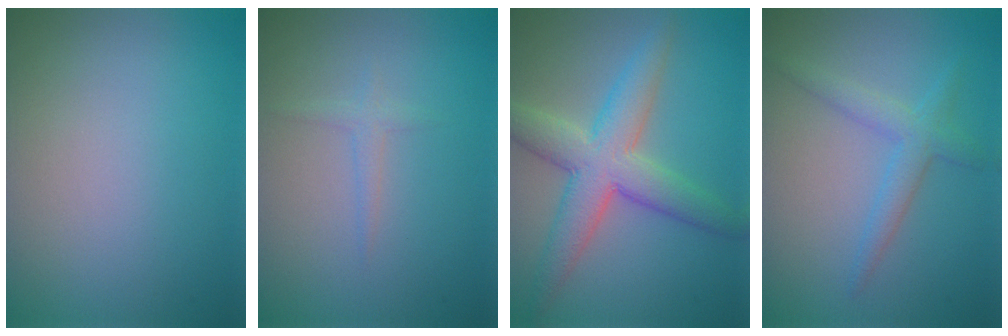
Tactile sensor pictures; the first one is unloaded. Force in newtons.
{"total": 1.1, "press": 1.1, "slide": 0.0}
{"total": 6.3, "press": 6.3, "slide": 0.3}
{"total": 2.5, "press": 2.5, "slide": 0.1}